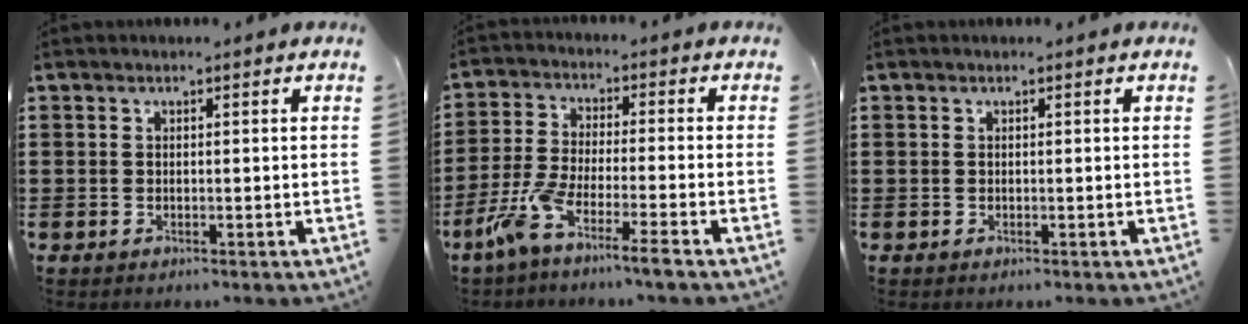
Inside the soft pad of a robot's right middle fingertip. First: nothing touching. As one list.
[{"total": 6.9, "force": [-5.4, -0.3, 4.3], "torque": [-0.111, -0.019, -0.110]}, {"total": 0.0}]